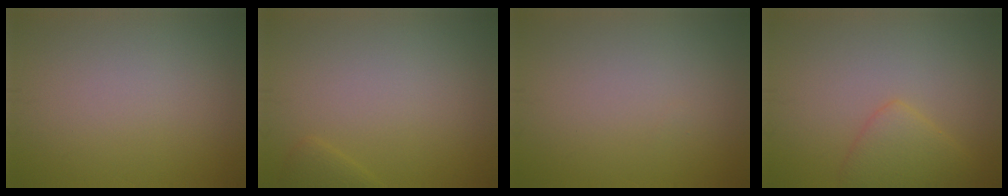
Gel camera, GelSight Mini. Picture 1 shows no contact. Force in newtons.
{"total": 0.9, "press": 0.9, "slide": 0.1}
{"total": 0.0}
{"total": 2.8, "press": 2.8, "slide": 0.1}